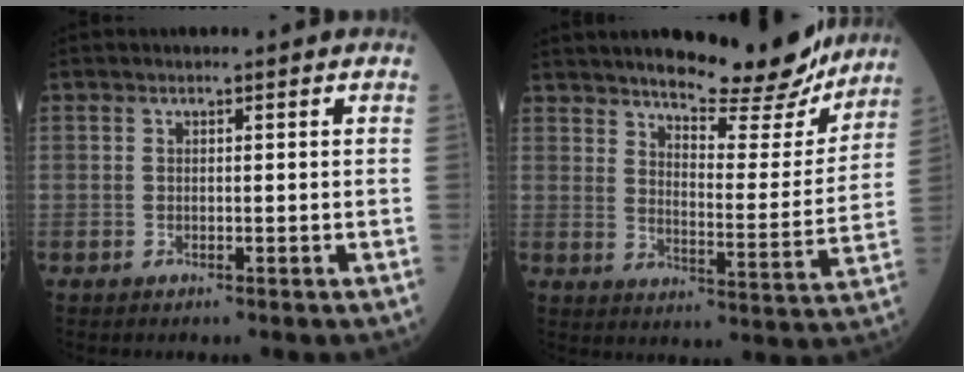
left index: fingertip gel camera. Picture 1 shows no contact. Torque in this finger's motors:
{"motor_torque": [1.00, -1.14, 0.23, -0.03]}